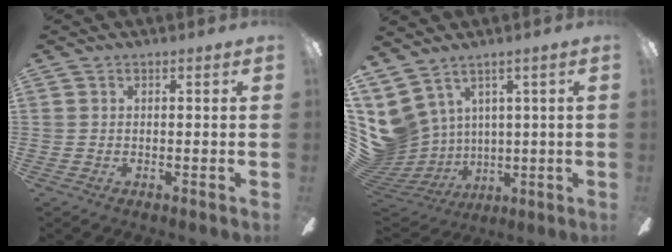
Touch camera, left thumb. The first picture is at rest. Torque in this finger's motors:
{"motor_torque": [-0.01, 1.16, 0.72, -0.83, 0.32]}